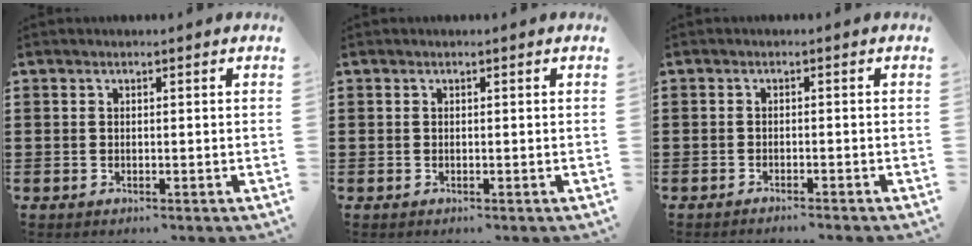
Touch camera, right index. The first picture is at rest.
{"total": 0.0}
{"total": 1.2, "force": [-1.2, -0.2, 0.1], "torque": [-0.004, 0.002, -0.024]}